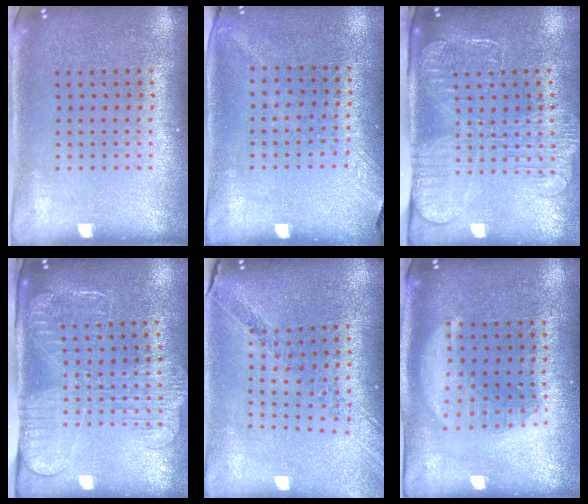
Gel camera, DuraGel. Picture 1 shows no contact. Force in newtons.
{"total": 1.2, "press": 0.9, "slide": 0.7}
{"total": 2.6, "press": 2.0, "slide": 1.6}
{"total": 2.6, "press": 2.1, "slide": 1.6}
{"total": 1.1, "press": 1.1, "slide": 0.1}
{"total": 2.8, "press": 2.8, "slide": 0.3}